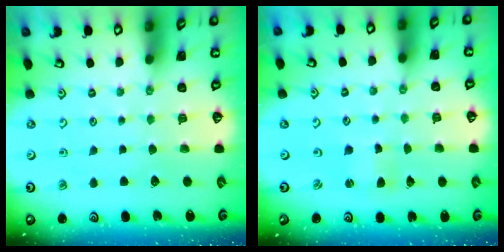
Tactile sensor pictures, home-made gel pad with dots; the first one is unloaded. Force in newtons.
{"total": 1.5, "press": 1.4, "slide": 0.3}